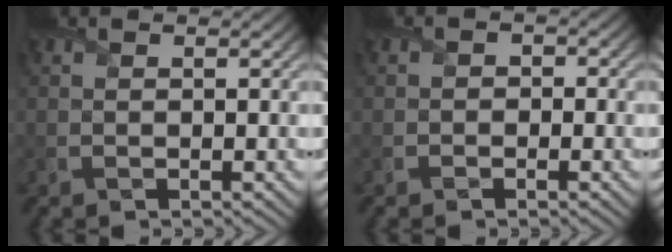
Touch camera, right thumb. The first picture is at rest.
{"total": 1.2, "force": [-0.6, 1.1, 0.2], "torque": [0.008, 0.001, -0.012]}